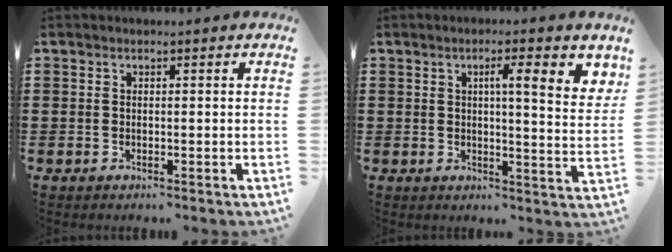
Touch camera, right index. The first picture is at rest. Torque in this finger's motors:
{"motor_torque": [0.28, 0.18, 0.31, 0.04]}